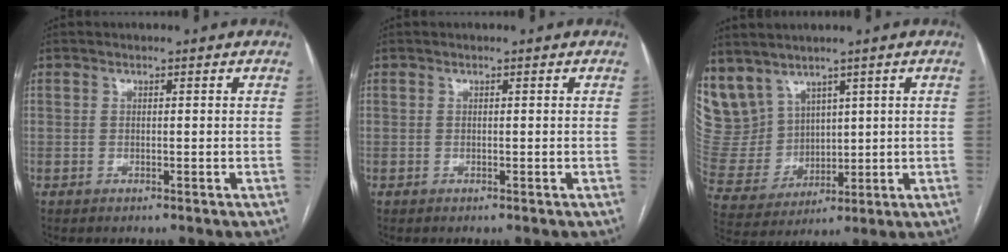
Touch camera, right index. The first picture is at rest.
{"total": 0.0}
{"total": 10.5, "force": [7.1, 7.4, 2.3], "torque": [-0.076, 0.032, 0.172]}